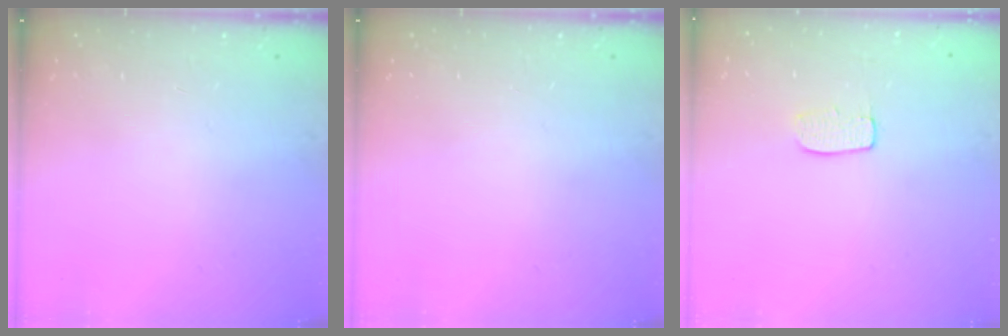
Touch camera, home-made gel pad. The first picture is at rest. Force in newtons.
{"total": 0.0}
{"total": 5.2, "press": 5.2, "slide": 0.3}